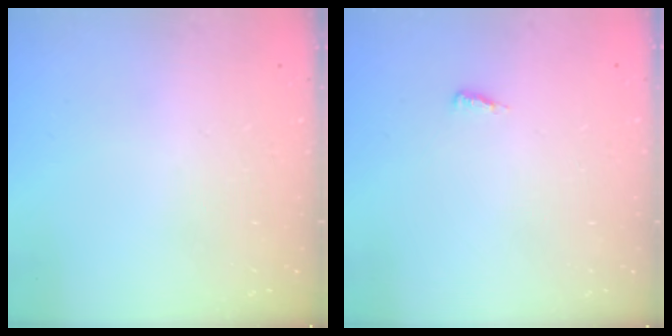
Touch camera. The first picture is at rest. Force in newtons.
{"total": 3.7, "press": 3.7, "slide": 0.5}